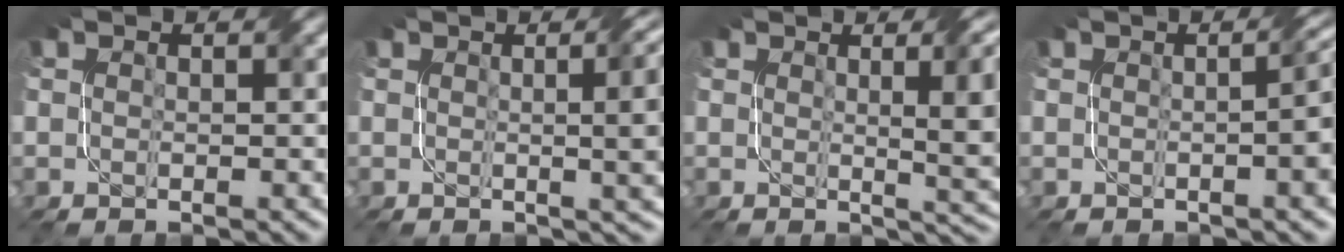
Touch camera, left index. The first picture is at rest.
{"total": 9.0, "force": [1.1, 3.6, 8.1], "torque": [-0.043, 0.021, 0.005]}
{"total": 8.2, "force": [1.7, 2.6, 7.6], "torque": [-0.063, 0.007, 0.026]}
{"total": 6.5, "force": [-0.1, 2.6, 6.0], "torque": [-0.028, 0.019, -0.005]}